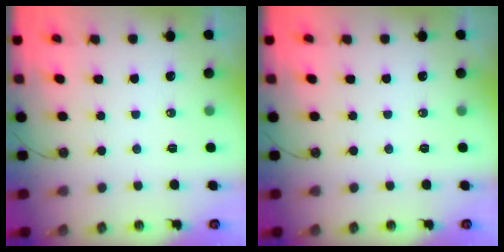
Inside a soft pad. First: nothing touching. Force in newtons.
{"total": 0.0}